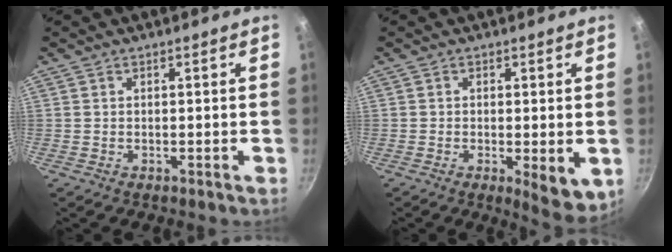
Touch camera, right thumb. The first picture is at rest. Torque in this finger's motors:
{"motor_torque": [0.65, 0.93, 0.28, -0.26, 0.15]}